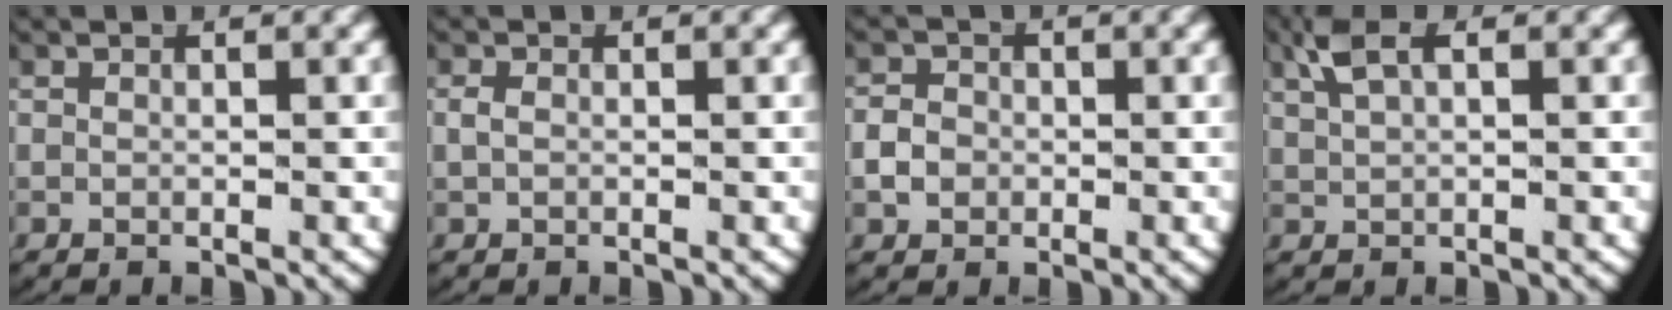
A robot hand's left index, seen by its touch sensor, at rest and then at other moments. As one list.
[{"total": 0.6, "force": [0.0, 0.3, 0.5], "torque": [-0.020, -0.003, 0.003]}, {"total": 2.2, "force": [-0.5, 2.0, 0.9], "torque": [-0.027, -0.004, -0.009]}, {"total": 2.9, "force": [1.7, 0.9, 2.1], "torque": [-0.055, 0.009, 0.033]}]